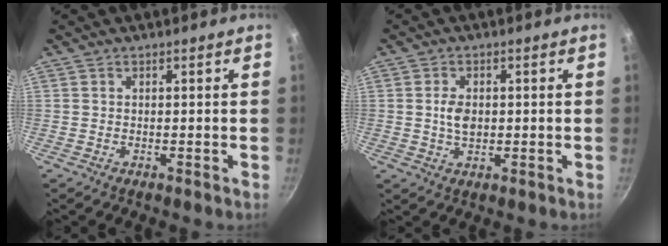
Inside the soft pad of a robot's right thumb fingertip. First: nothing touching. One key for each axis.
{"total": 4.1, "fx": 0.1, "fy": 2.7, "fz": 3.1, "tx": -0.048, "ty": 0.000, "tz": 0.001}